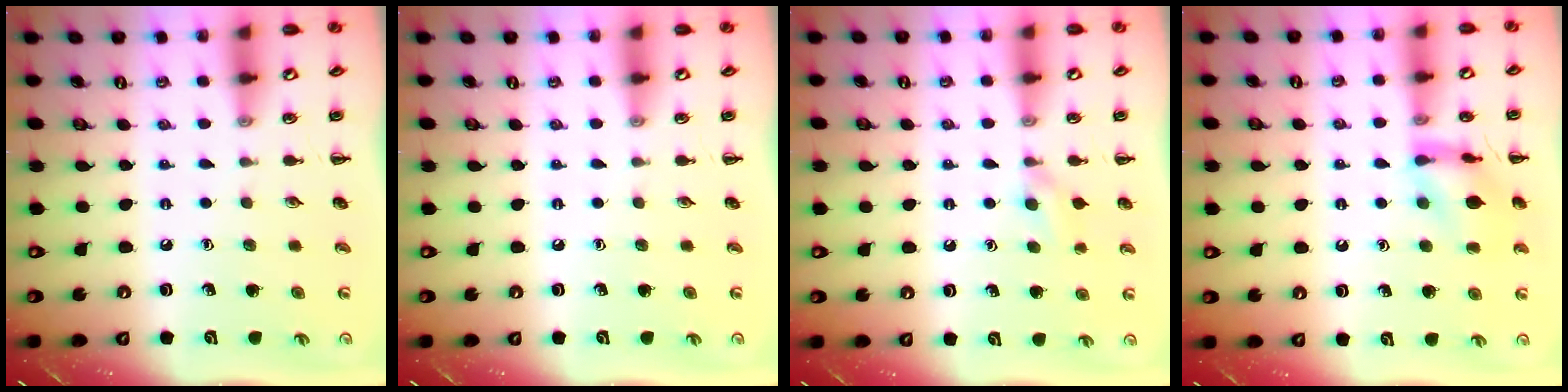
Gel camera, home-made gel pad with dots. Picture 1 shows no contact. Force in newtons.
{"total": 0.0}
{"total": 4.9, "press": 4.6, "slide": 1.8}
{"total": 11.8, "press": 11.8, "slide": 1.0}